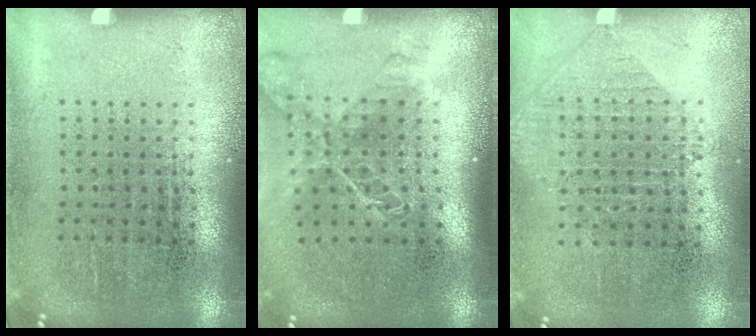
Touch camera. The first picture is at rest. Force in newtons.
{"total": 1.9, "press": 1.5, "slide": 1.2}
{"total": 1.0, "press": 0.9, "slide": 0.4}